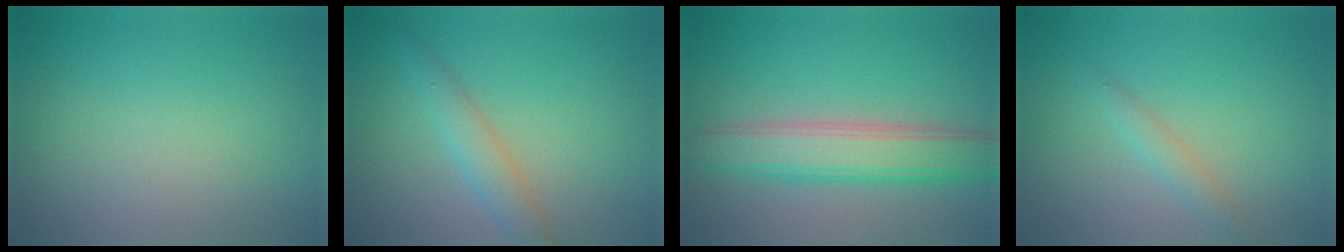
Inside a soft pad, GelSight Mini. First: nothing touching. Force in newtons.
{"total": 2.5, "press": 2.5, "slide": 0.1}
{"total": 5.4, "press": 5.4, "slide": 0.3}
{"total": 1.4, "press": 1.4, "slide": 0.0}